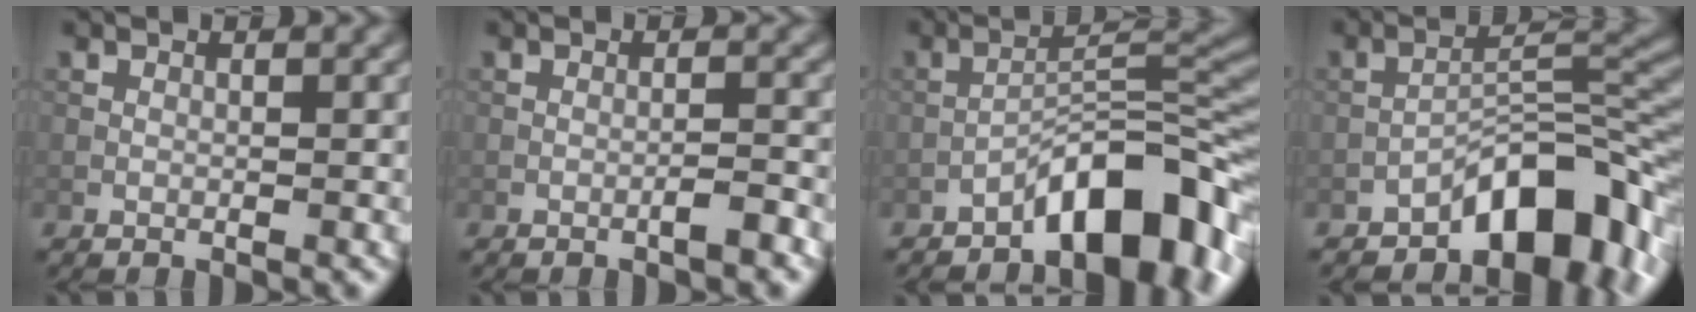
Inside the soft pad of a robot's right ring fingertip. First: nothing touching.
{"total": 1.4, "force": [-0.9, 0.0, 1.1], "torque": [-0.016, 0.006, -0.017]}
{"total": 8.3, "force": [-5.2, 2.4, 6.0], "torque": [-0.079, 0.023, -0.084]}
{"total": 7.9, "force": [-4.9, 3.0, 5.5], "torque": [-0.063, 0.020, -0.080]}